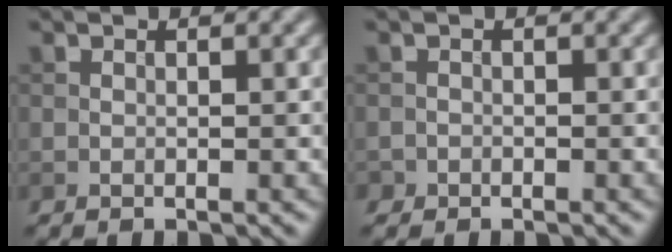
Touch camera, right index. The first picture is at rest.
{"total": 0.8, "force": [-0.6, 0.6, -0.1], "torque": [0.009, -0.001, -0.011]}